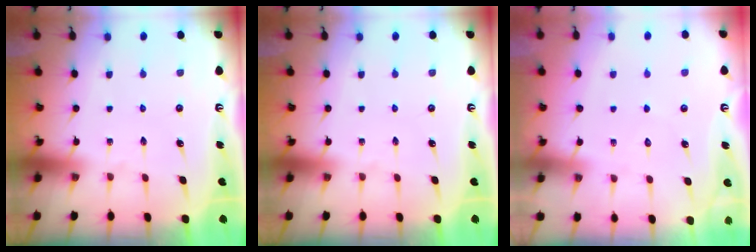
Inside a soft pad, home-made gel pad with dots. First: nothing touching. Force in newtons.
{"total": 0.0}
{"total": 4.1, "press": 4.0, "slide": 0.5}